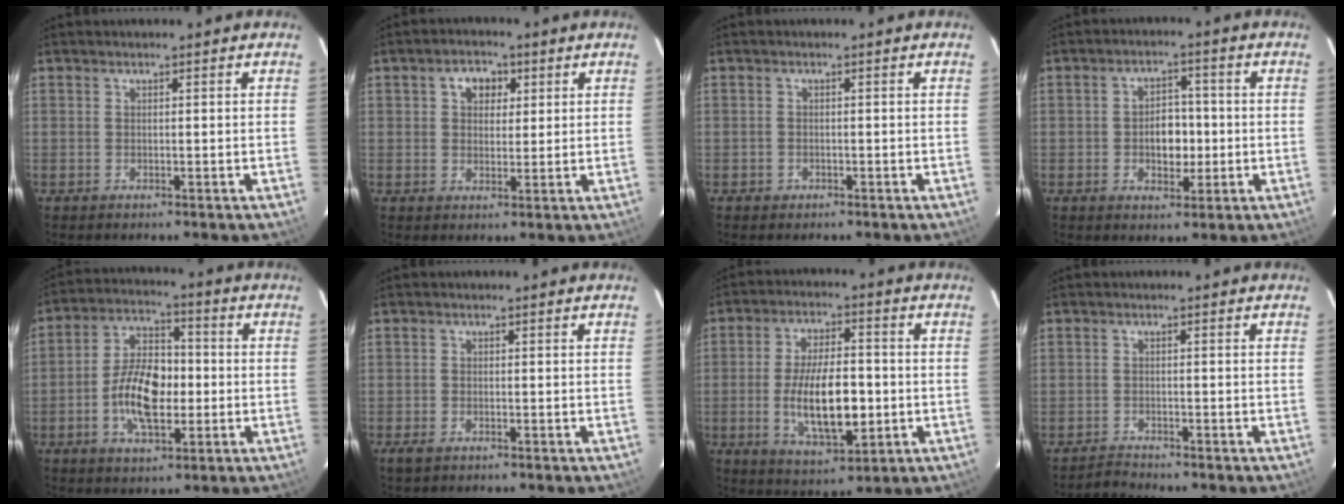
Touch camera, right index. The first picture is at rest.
{"total": 4.7, "force": [1.7, 3.6, 2.5], "torque": [-0.035, 0.015, 0.029]}
{"total": 1.3, "force": [-0.7, 1.0, 0.1], "torque": [-0.003, 0.002, -0.009]}
{"total": 5.9, "force": [-0.8, 4.2, 4.1], "torque": [-0.071, 0.009, -0.005]}
{"total": 12.2, "force": [-2.4, 6.6, 10.0], "torque": [-0.195, 0.012, -0.043]}
{"total": 2.0, "force": [-1.4, 1.0, 1.0], "torque": [-0.023, -0.005, -0.028]}
{"total": 13.5, "force": [-2.3, 5.3, 12.2], "torque": [-0.229, -0.009, -0.031]}
{"total": 1.9, "force": [-1.8, 0.3, -0.5], "torque": [0.003, 0.004, -0.038]}